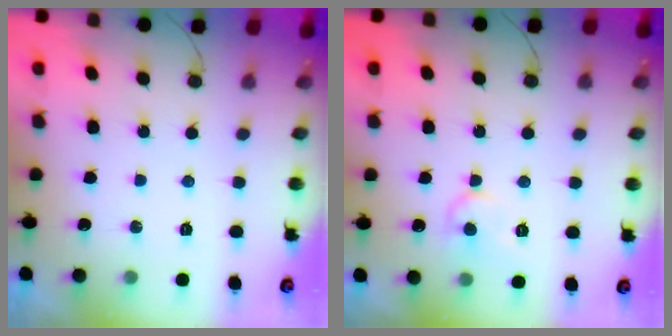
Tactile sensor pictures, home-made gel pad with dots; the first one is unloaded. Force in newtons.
{"total": 8.3, "press": 8.3, "slide": 0.7}